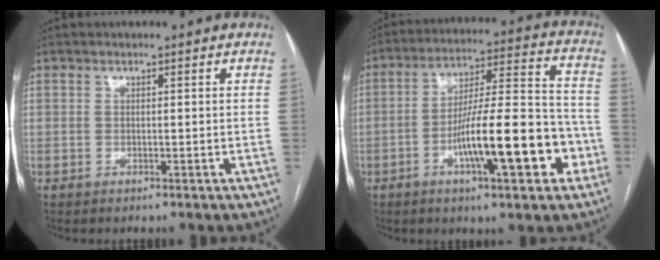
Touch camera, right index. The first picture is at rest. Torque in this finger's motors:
{"motor_torque": [1.31, -0.83, 0.89, 0.21]}